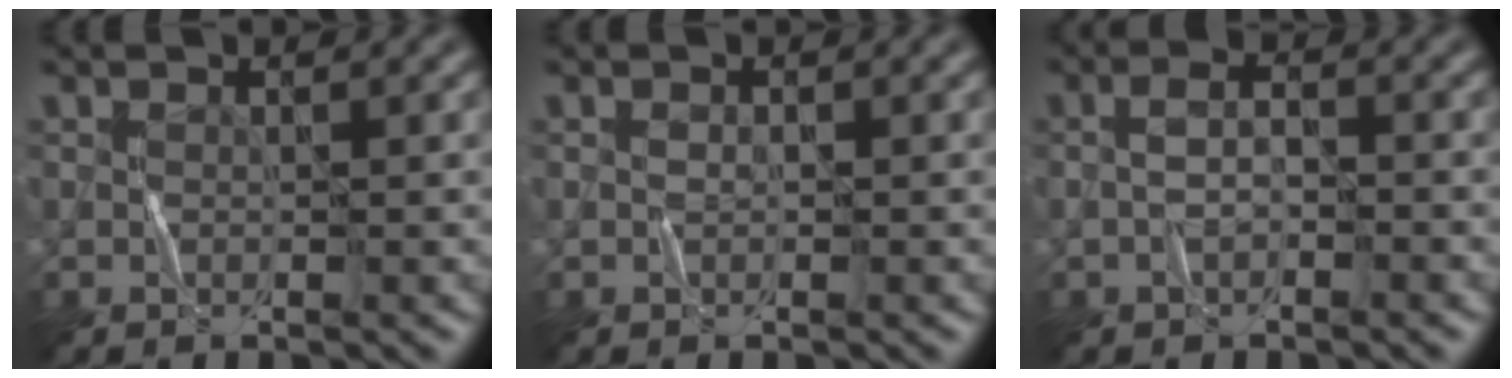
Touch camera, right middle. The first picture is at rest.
{"total": 0.6, "force": [-0.2, 0.3, 0.5], "torque": [-0.010, 0.002, -0.004]}
{"total": 2.0, "force": [-0.9, 0.7, 1.7], "torque": [-0.033, 0.006, -0.023]}